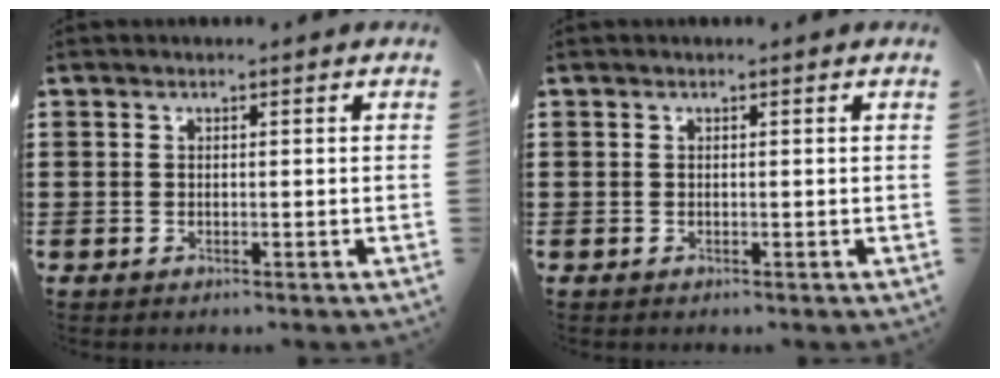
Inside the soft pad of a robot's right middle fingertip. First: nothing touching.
{"total": 0.0}